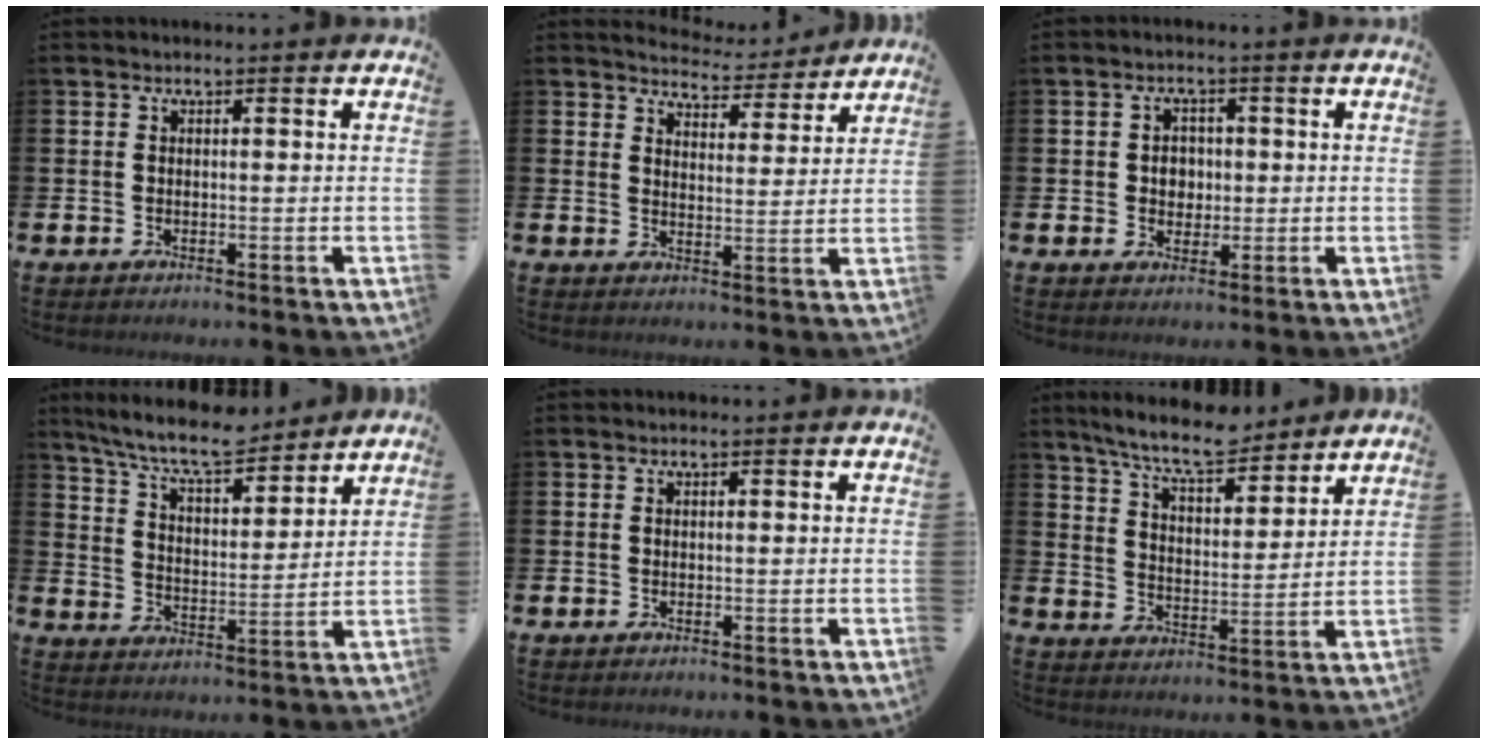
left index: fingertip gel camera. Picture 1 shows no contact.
{"total": 4.8, "force": [4.7, 0.9, 0.0], "torque": [-0.009, -0.038, 0.081]}
{"total": 3.0, "force": [0.4, 2.7, 1.3], "torque": [-0.016, 0.004, 0.000]}
{"total": 8.9, "force": [8.2, 1.6, 3.2], "torque": [-0.089, -0.044, 0.145]}
{"total": 0.0}
{"total": 8.7, "force": [8.0, 1.4, 3.1], "torque": [-0.082, -0.038, 0.146]}